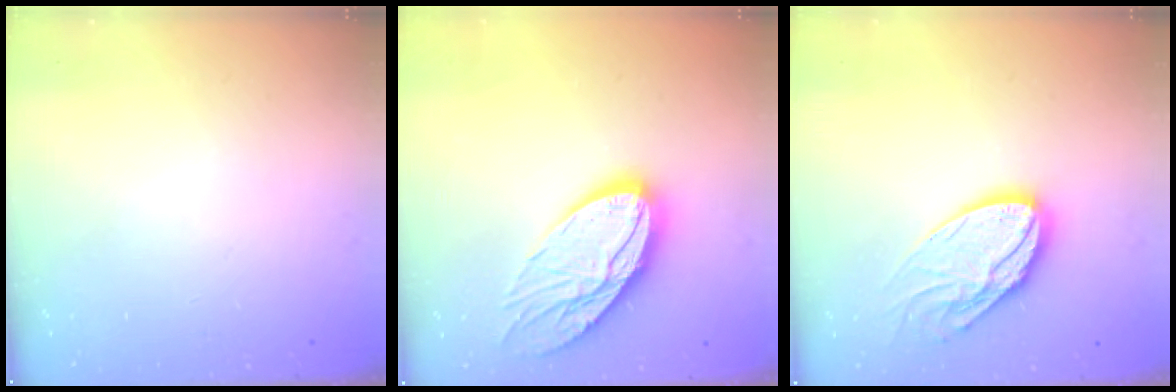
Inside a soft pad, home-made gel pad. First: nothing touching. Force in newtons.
{"total": 19.1, "press": 19.1, "slide": 1.4}
{"total": 16.4, "press": 16.3, "slide": 1.4}